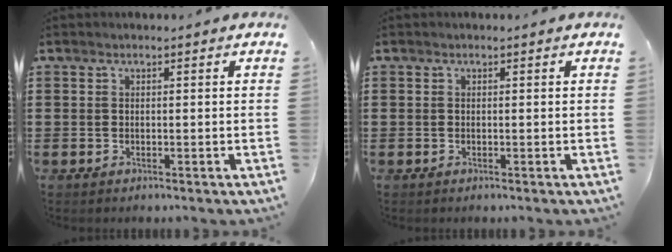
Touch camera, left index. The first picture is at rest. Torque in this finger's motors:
{"motor_torque": [0.06, 0.03, -0.04, -0.01]}